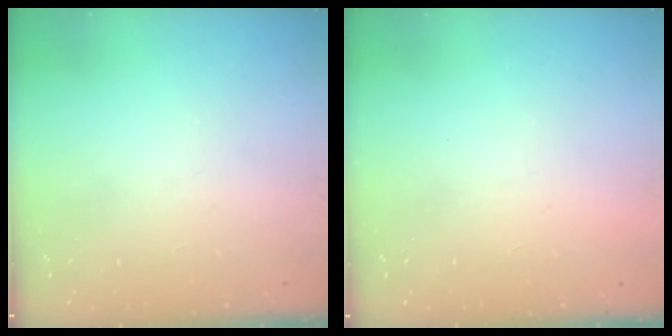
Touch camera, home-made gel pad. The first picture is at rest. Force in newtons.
{"total": 1.6, "press": 1.5, "slide": 0.1}